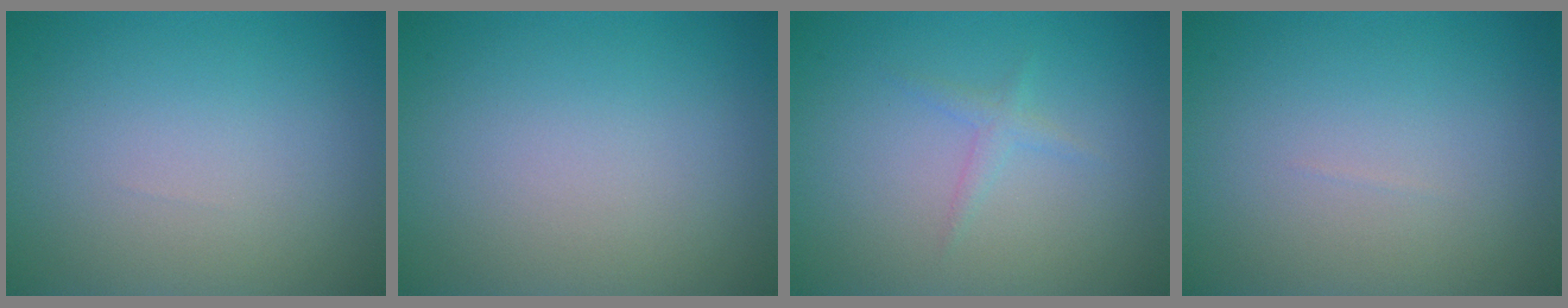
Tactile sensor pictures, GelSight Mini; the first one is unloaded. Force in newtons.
{"total": 0.0}
{"total": 1.0, "press": 1.0, "slide": 0.1}
{"total": 0.0}